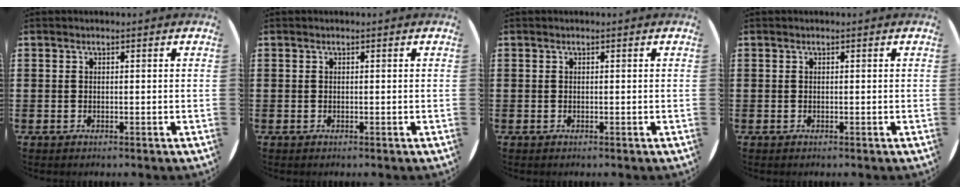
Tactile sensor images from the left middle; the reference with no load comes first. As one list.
[{"total": 0.0}, {"total": 0.0}, {"total": 0.0}]